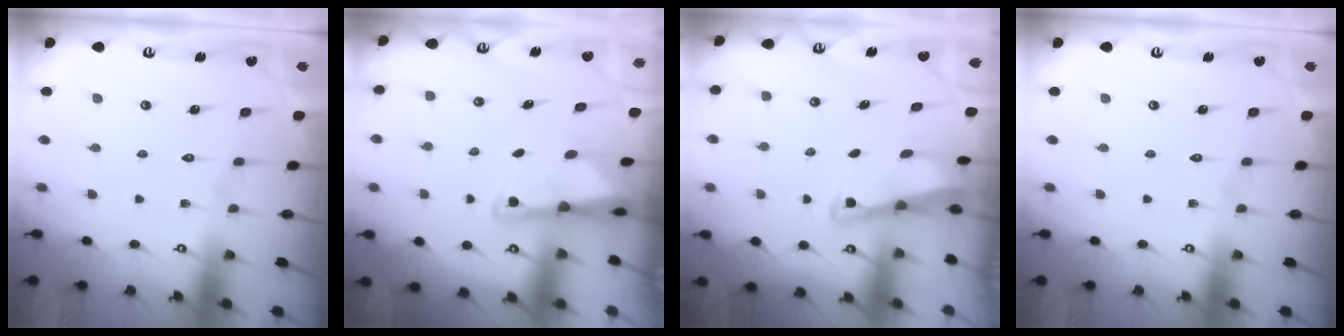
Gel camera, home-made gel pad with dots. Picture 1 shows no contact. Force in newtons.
{"total": 2.4, "press": 2.4, "slide": 0.5}
{"total": 3.0, "press": 3.0, "slide": 0.3}
{"total": 0.0}